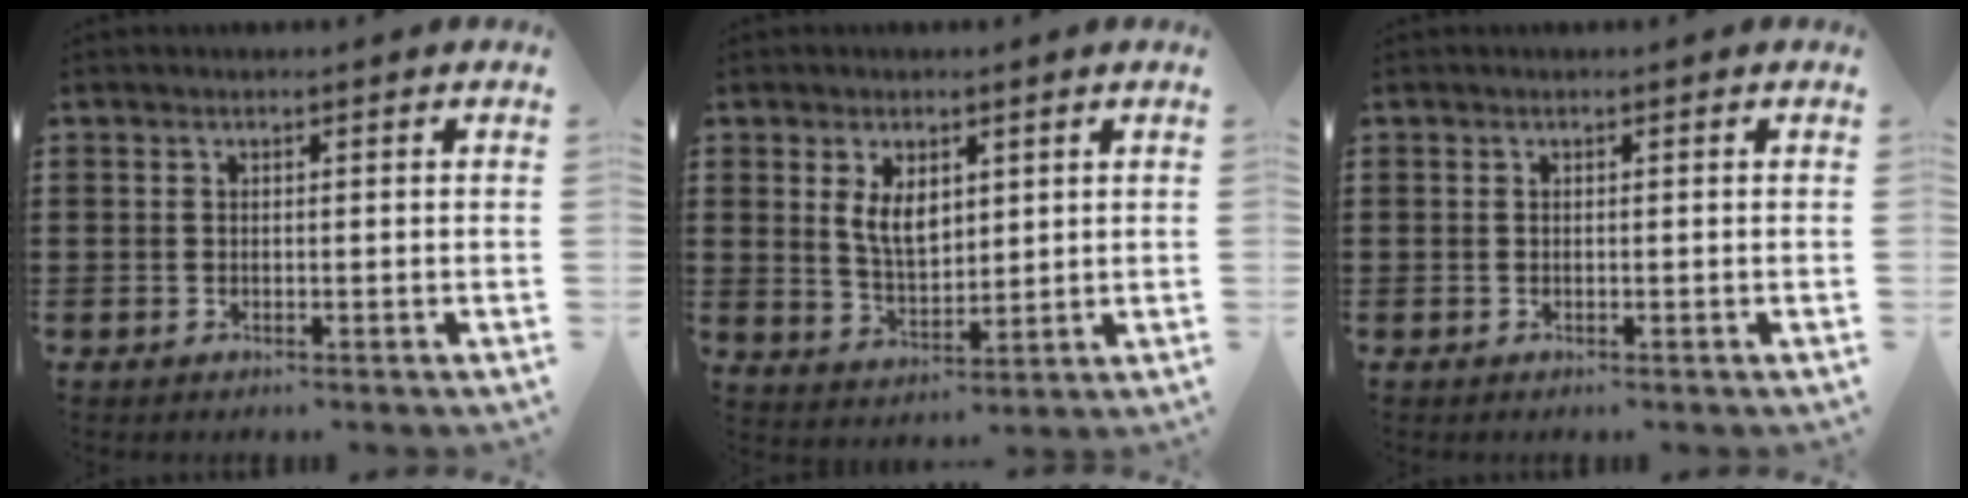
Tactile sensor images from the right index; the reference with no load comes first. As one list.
[{"total": 5.5, "force": [2.1, 3.1, 4.0], "torque": [-0.079, 0.003, 0.036]}, {"total": 0.0}]